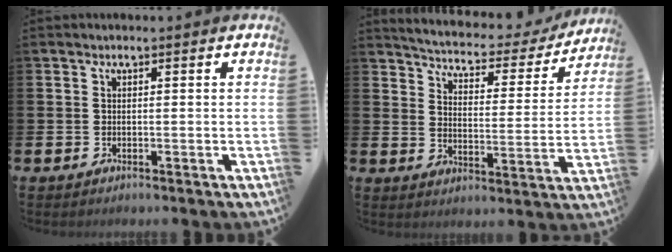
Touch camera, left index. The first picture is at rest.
{"total": 4.7, "force": [4.4, 1.1, 1.2], "torque": [-0.052, -0.036, 0.069]}